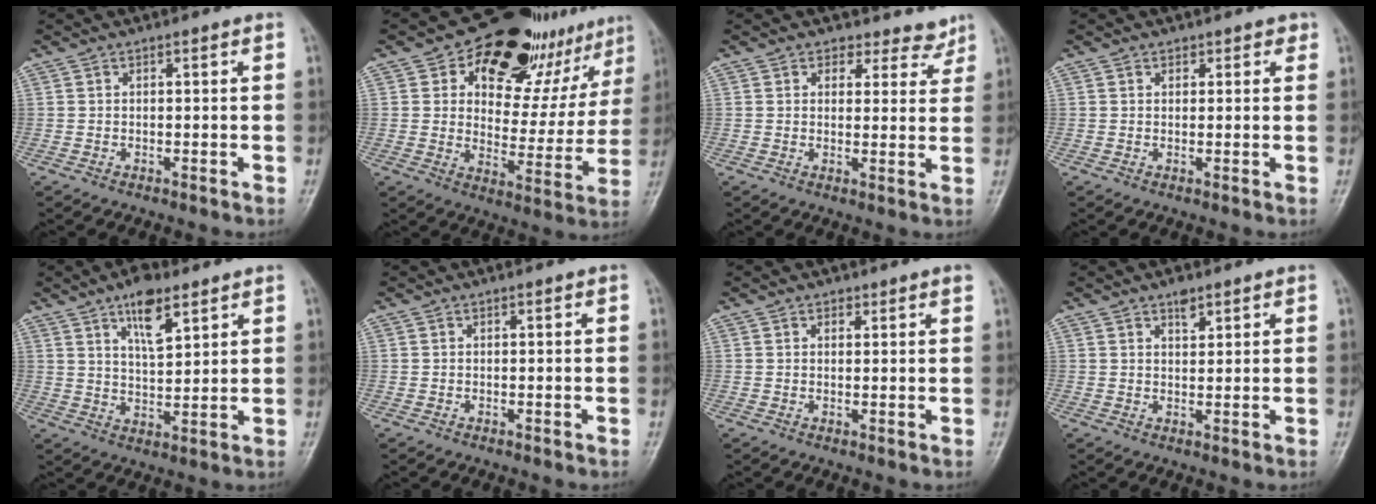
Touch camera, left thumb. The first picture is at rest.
{"total": 22.9, "force": [14.7, 12.6, 12.3], "torque": [-0.112, -0.052, 0.197]}
{"total": 5.6, "force": [4.5, 3.3, -0.1], "torque": [0.036, -0.032, 0.047]}
{"total": 1.6, "force": [1.0, 1.2, 0.2], "torque": [0.018, -0.004, 0.009]}
{"total": 8.3, "force": [4.9, 3.2, 5.9], "torque": [-0.085, -0.029, 0.083]}
{"total": 0.0}
{"total": 1.5, "force": [1.1, 0.8, 0.5], "torque": [0.006, -0.007, 0.013]}
{"total": 2.6, "force": [1.8, 1.3, 1.4], "torque": [-0.014, -0.011, 0.030]}